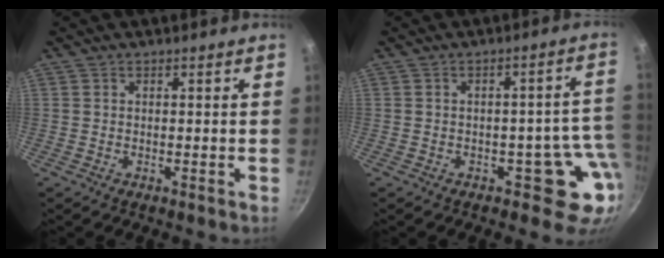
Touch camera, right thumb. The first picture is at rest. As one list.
[{"total": 8.6, "force": [-2.6, 5.7, 6.0], "torque": [0.006, 0.031, -0.027]}]